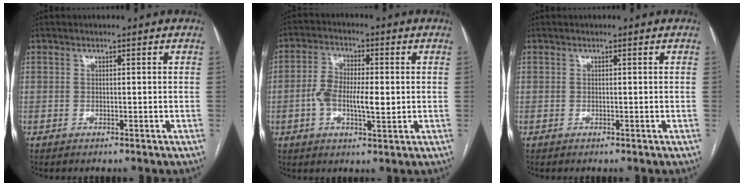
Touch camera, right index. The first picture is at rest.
{"total": 7.8, "force": [-0.8, 3.1, 7.1], "torque": [-0.136, 0.010, -0.016]}
{"total": 0.0}